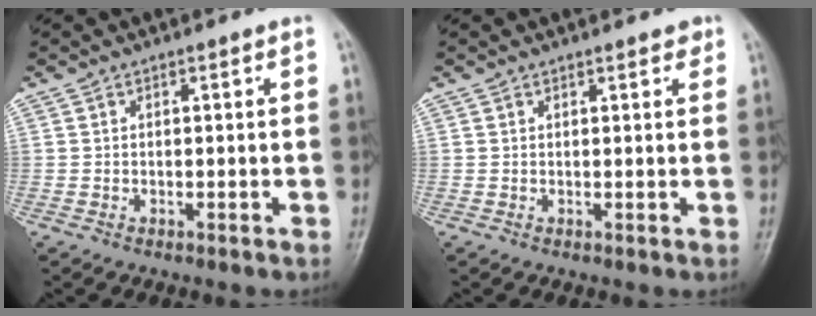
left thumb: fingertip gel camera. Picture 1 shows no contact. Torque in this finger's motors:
{"motor_torque": [-0.30, 0.09, 0.02, 0.18, 0.02]}